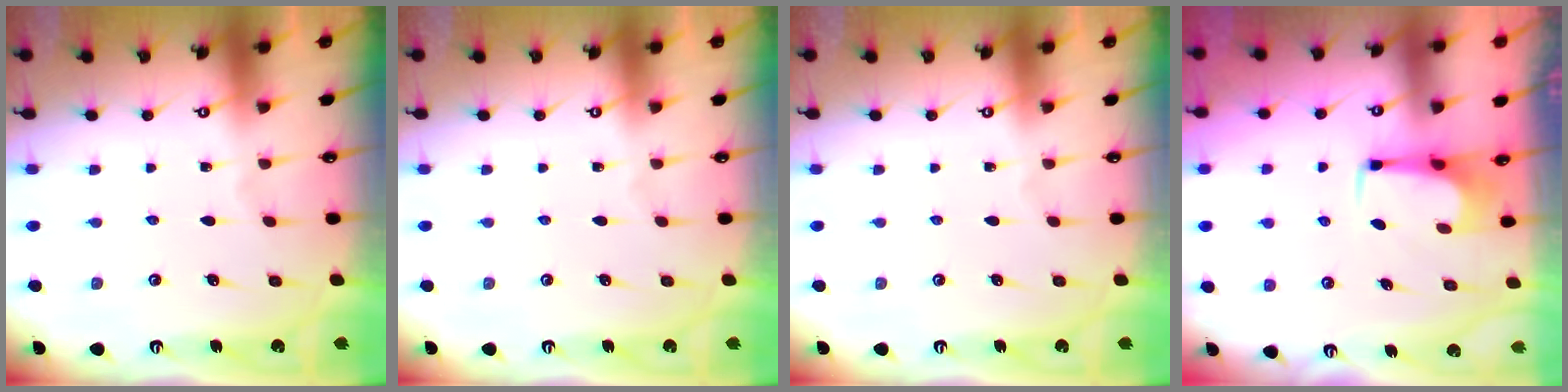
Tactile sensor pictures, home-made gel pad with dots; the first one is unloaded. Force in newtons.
{"total": 0.0}
{"total": 0.0}
{"total": 0.0}